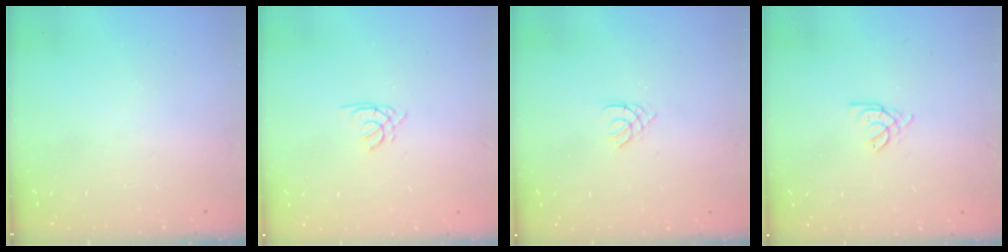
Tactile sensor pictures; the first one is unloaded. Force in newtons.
{"total": 1.4, "press": 1.3, "slide": 0.3}
{"total": 1.4, "press": 1.4, "slide": 0.3}
{"total": 2.3, "press": 2.3, "slide": 0.5}